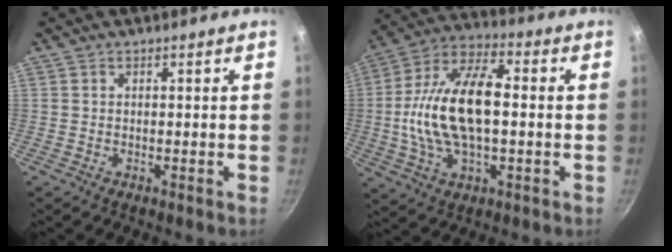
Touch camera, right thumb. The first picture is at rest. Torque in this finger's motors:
{"motor_torque": [0.39, 2.60, 2.11, -0.19, 0.65]}